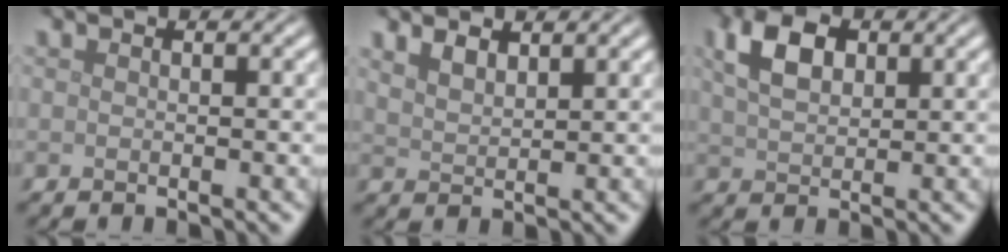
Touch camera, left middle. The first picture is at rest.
{"total": 2.2, "force": [1.7, 0.6, 1.1], "torque": [-0.018, 0.003, 0.033]}
{"total": 4.5, "force": [2.0, 2.7, 3.1], "torque": [-0.068, 0.009, 0.034]}